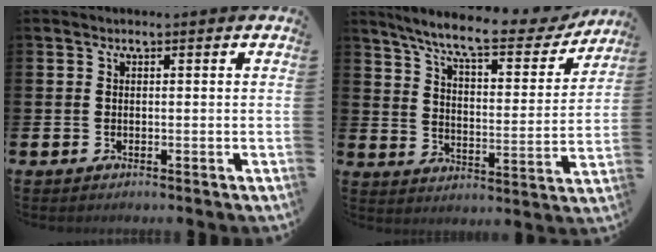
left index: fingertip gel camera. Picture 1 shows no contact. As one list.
[{"total": 9.1, "force": [7.8, 1.7, 4.4], "torque": [-0.100, -0.051, 0.124]}]